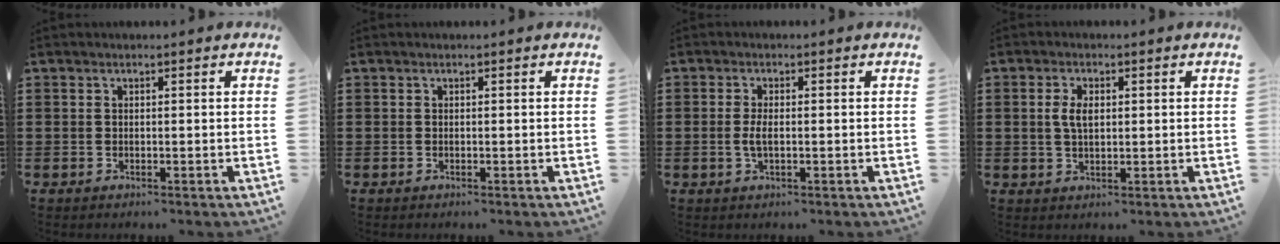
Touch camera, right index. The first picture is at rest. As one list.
[{"total": 0.0}, {"total": 2.4, "force": [-0.2, 0.9, 2.2], "torque": [-0.056, -0.004, -0.009]}, {"total": 3.4, "force": [0.5, 1.8, 2.9], "torque": [-0.060, 0.010, 0.006]}]